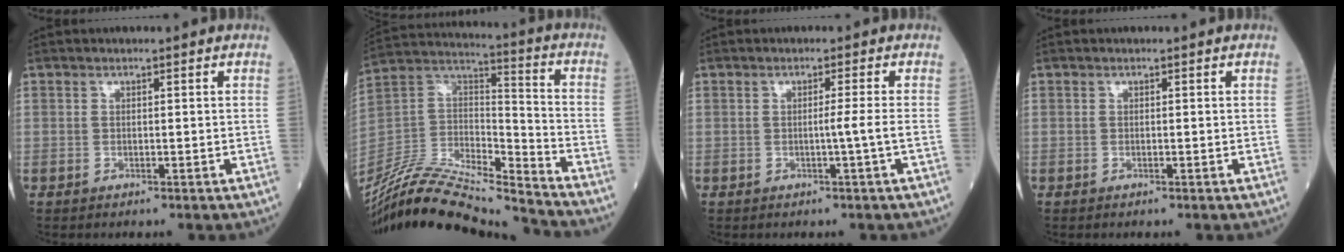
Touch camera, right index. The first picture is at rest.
{"total": 22.1, "force": [-20.6, 1.1, 7.9], "torque": [-0.178, 0.011, -0.372]}
{"total": 1.9, "force": [-0.4, -0.9, 1.6], "torque": [-0.012, 0.001, -0.011]}
{"total": 0.0}